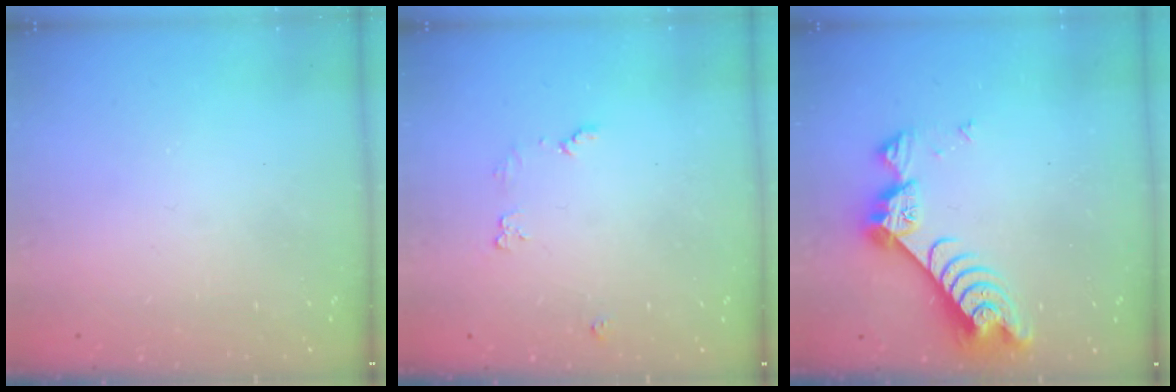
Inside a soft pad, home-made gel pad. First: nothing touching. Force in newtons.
{"total": 5.2, "press": 5.1, "slide": 0.8}
{"total": 9.2, "press": 9.1, "slide": 0.8}